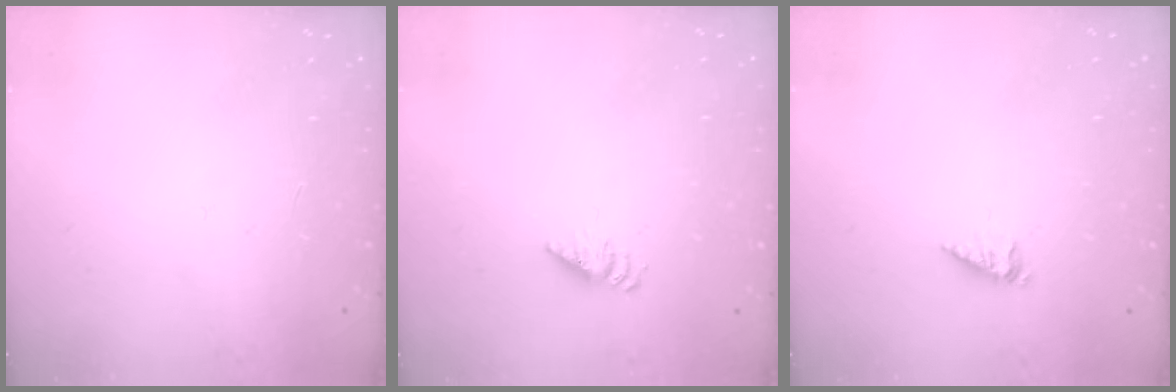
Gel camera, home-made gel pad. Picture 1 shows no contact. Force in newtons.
{"total": 2.6, "press": 2.6, "slide": 0.4}
{"total": 2.1, "press": 2.1, "slide": 0.3}